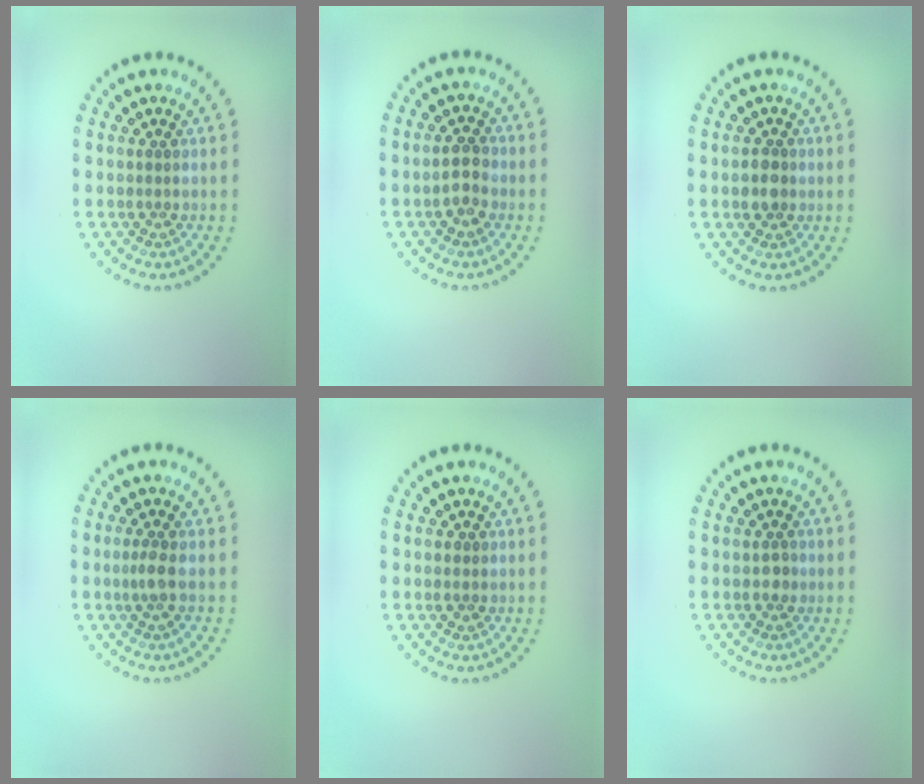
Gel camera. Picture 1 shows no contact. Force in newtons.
{"total": 2.2, "press": 2.1, "slide": 0.5}
{"total": 1.8, "press": 1.7, "slide": 0.7}
{"total": 1.5, "press": 1.1, "slide": 0.9}
{"total": 0.8, "press": 0.8, "slide": 0.0}
{"total": 0.8, "press": 0.8, "slide": 0.2}